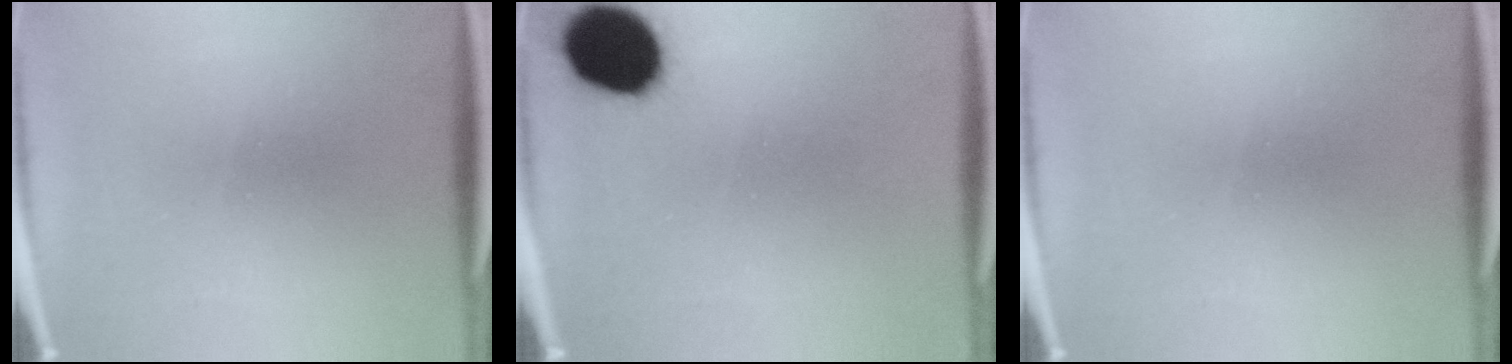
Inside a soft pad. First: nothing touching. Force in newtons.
{"total": 10.8}
{"total": 0.0}